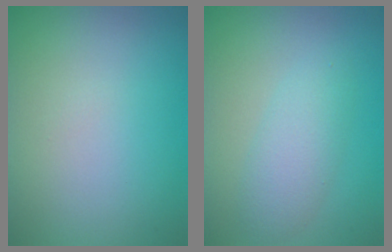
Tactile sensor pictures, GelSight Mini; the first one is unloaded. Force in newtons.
{"total": 2.9, "press": 2.9, "slide": 0.1}